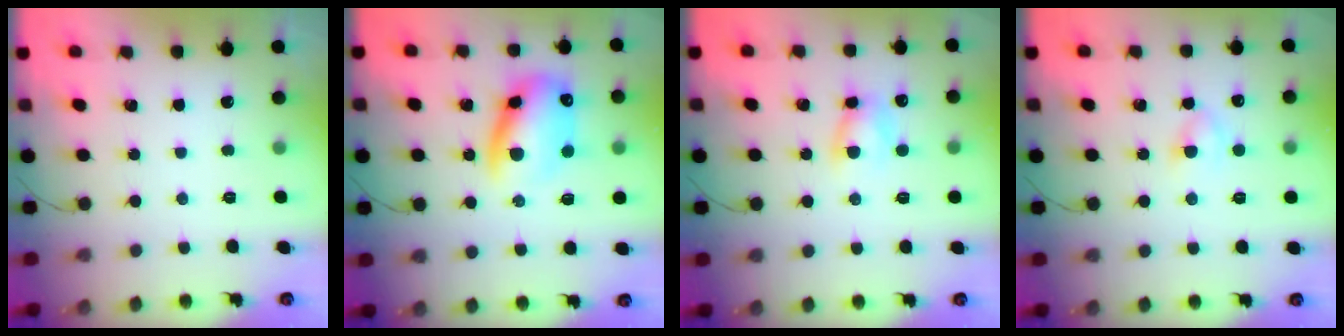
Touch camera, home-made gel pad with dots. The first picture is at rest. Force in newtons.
{"total": 13.8, "press": 13.5, "slide": 2.9}
{"total": 6.0, "press": 5.8, "slide": 1.2}
{"total": 3.0, "press": 2.8, "slide": 1.2}